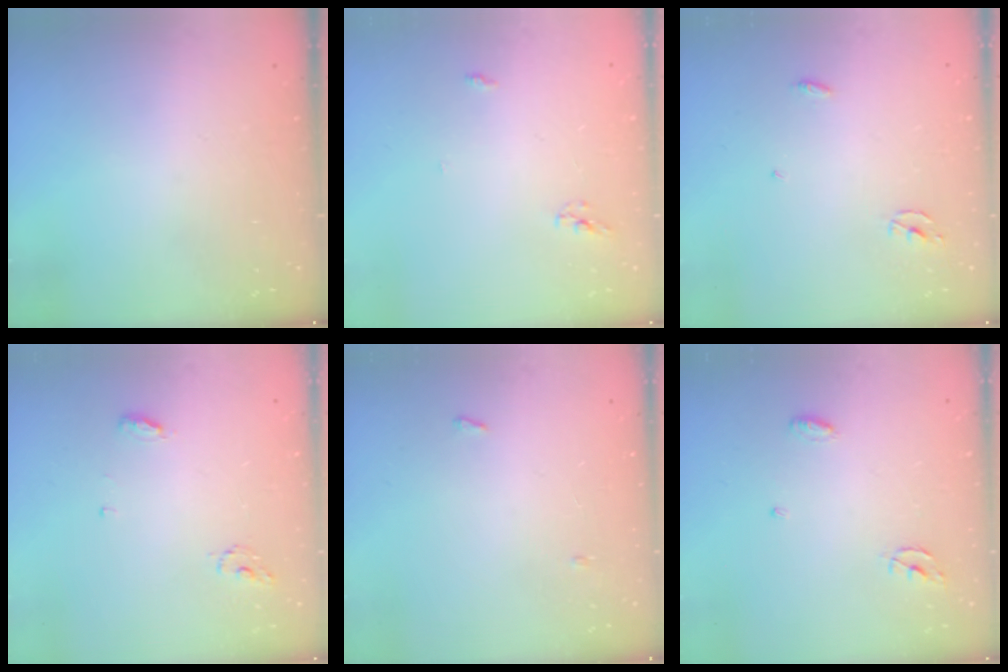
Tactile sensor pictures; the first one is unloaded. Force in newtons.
{"total": 3.3, "press": 3.3, "slide": 0.2}
{"total": 2.5, "press": 2.5, "slide": 0.1}
{"total": 5.1, "press": 5.1, "slide": 0.4}
{"total": 6.9, "press": 2.8, "slide": 6.3}
{"total": 3.9, "press": 3.9, "slide": 0.2}